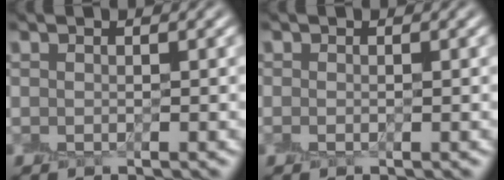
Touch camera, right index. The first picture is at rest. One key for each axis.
{"total": 0.0}